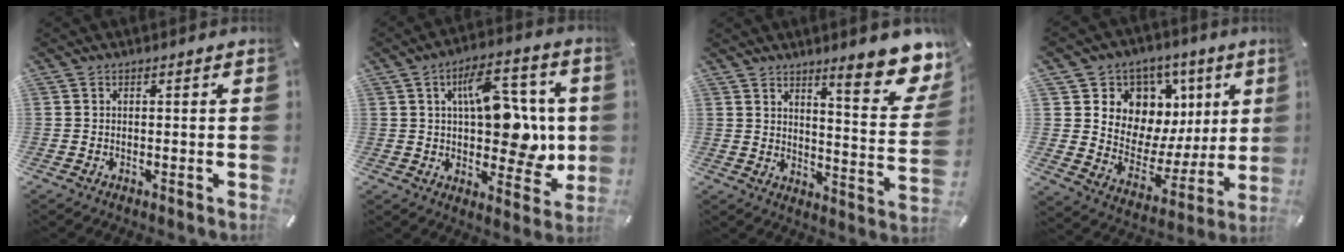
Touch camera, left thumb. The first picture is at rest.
{"total": 16.2, "force": [3.3, 8.9, 13.1], "torque": [-0.178, 0.000, 0.059]}
{"total": 13.3, "force": [9.8, 3.7, 8.2], "torque": [-0.103, -0.078, 0.163]}
{"total": 10.6, "force": [4.0, 9.5, 2.3], "torque": [-0.017, -0.065, 0.078]}